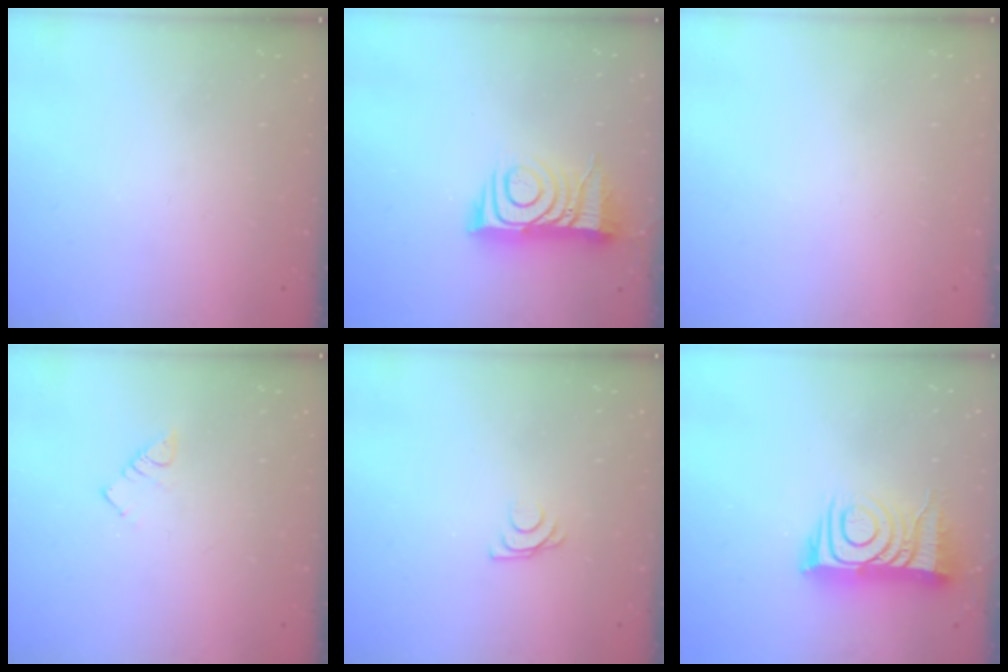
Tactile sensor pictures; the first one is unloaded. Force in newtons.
{"total": 12.0, "press": 12.0, "slide": 1.1}
{"total": 1.9, "press": 1.9, "slide": 0.1}
{"total": 2.9, "press": 2.9, "slide": 0.5}
{"total": 6.1, "press": 6.0, "slide": 0.7}
{"total": 12.6, "press": 12.6, "slide": 0.9}